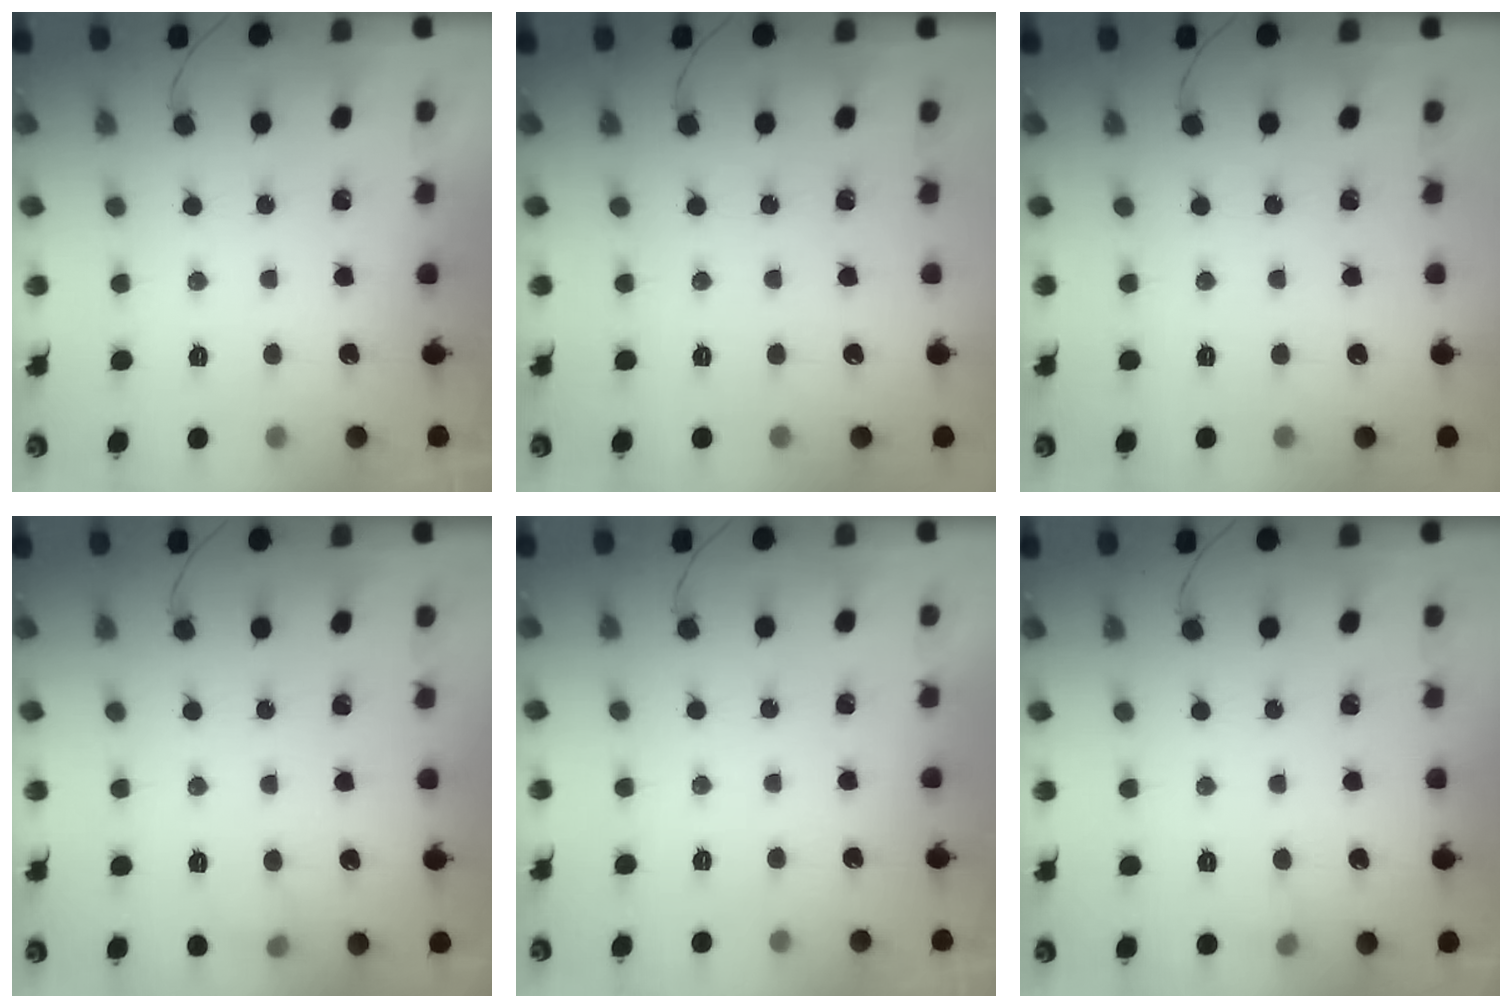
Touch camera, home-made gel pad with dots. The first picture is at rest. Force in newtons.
{"total": 0.0}
{"total": 0.0}
{"total": 5.1, "press": 4.9, "slide": 1.5}
{"total": 0.0}
{"total": 3.5, "press": 3.2, "slide": 1.4}